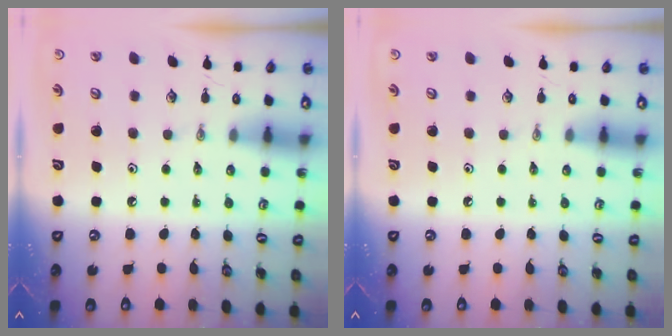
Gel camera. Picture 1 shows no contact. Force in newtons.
{"total": 0.0}